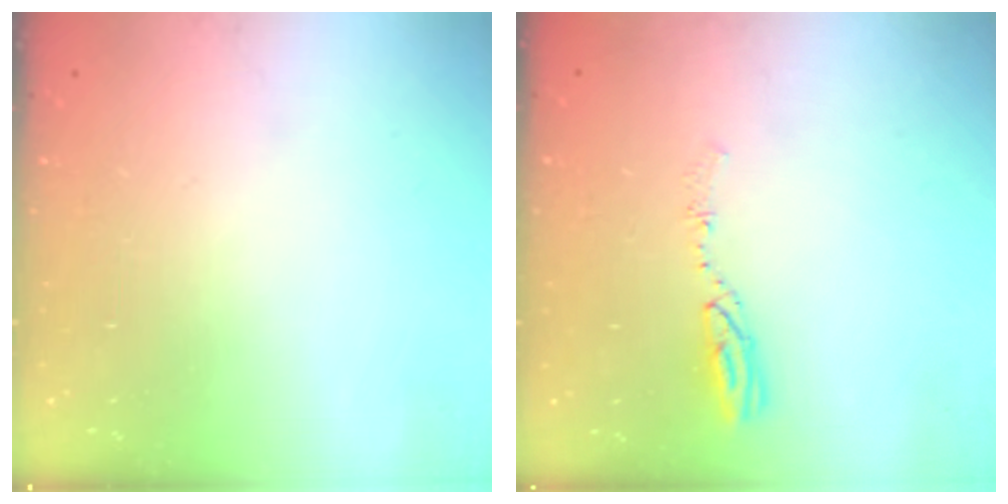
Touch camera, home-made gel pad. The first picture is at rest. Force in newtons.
{"total": 5.2, "press": 5.1, "slide": 0.4}